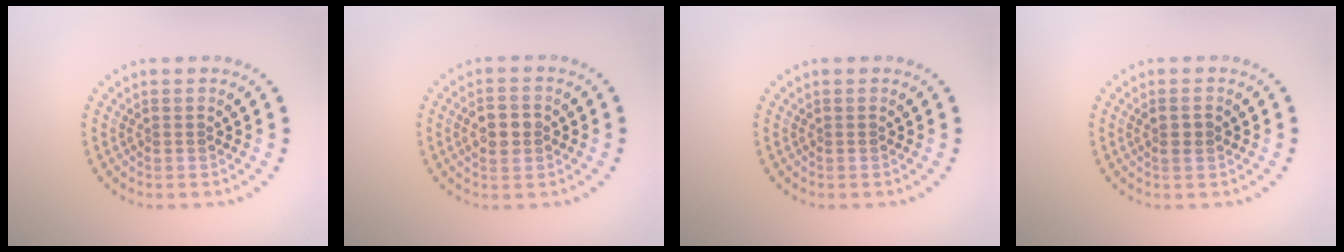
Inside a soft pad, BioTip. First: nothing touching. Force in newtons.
{"total": 2.6, "press": 2.6, "slide": 0.2}
{"total": 0.0}
{"total": 1.3, "press": 1.3, "slide": 0.2}